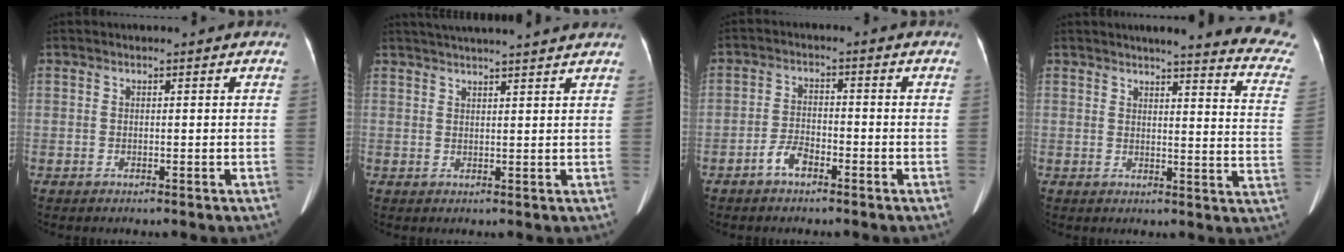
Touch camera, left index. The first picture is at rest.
{"total": 12.6, "force": [11.3, -0.2, 5.4], "torque": [-0.091, 0.027, 0.148]}
{"total": 3.5, "force": [-2.5, 1.4, 2.1], "torque": [-0.046, 0.005, -0.047]}
{"total": 17.2, "force": [16.0, 0.1, 6.3], "torque": [-0.067, -0.098, 0.158]}